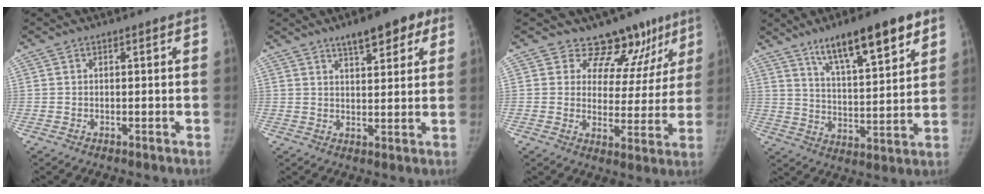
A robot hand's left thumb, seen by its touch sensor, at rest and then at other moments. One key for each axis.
{"total": 9.4, "fx": 5.6, "fy": 3.4, "fz": 6.7, "tx": -0.070, "ty": -0.014, "tz": 0.078}
{"total": 12.4, "fx": 9.5, "fy": 7.3, "fz": 3.2, "tx": 0.010, "ty": -0.055, "tz": 0.112}
{"total": 16.3, "fx": 10.0, "fy": 4.3, "fz": 12.1, "tx": -0.169, "ty": -0.042, "tz": 0.166}